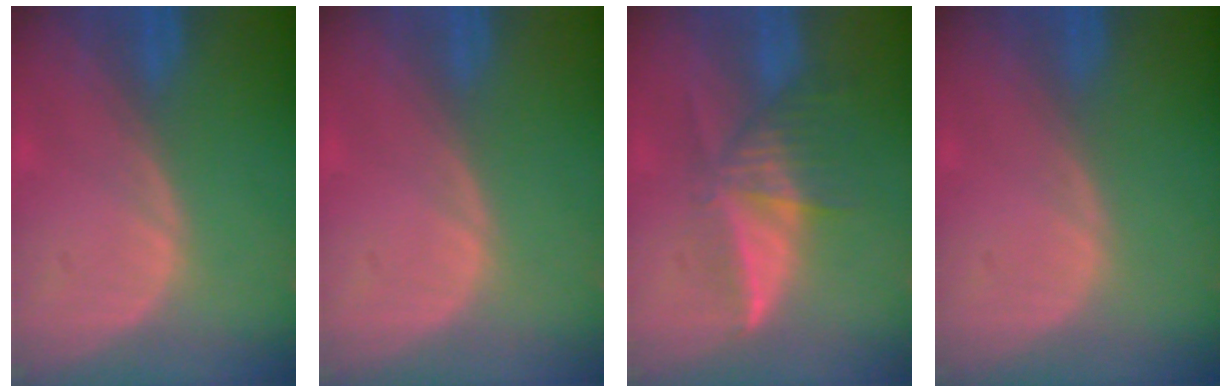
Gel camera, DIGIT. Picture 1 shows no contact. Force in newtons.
{"total": 0.0}
{"total": 6.0, "press": 5.8, "slide": 1.6}
{"total": 0.0}